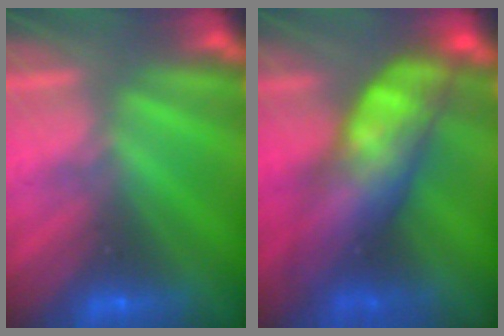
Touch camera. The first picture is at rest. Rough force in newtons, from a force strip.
{"total": 8.6}